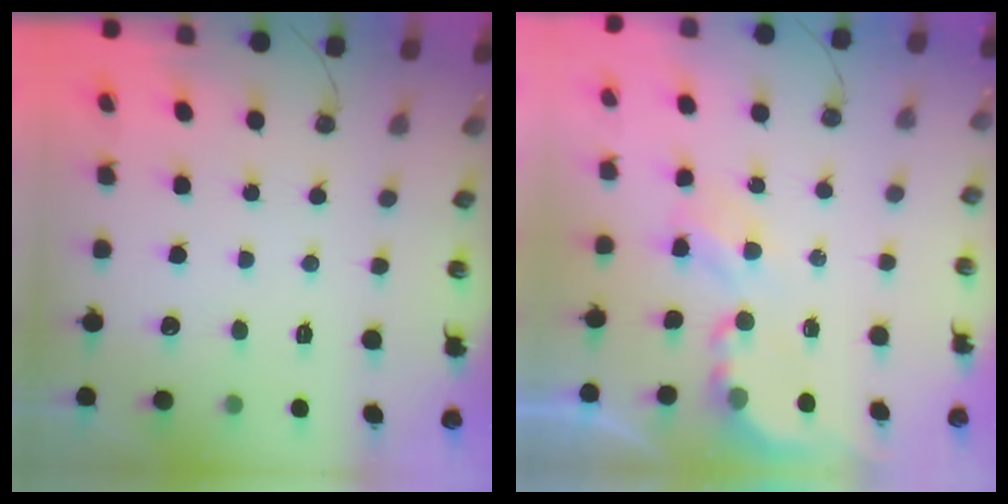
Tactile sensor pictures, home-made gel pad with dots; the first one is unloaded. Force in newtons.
{"total": 3.9, "press": 3.9, "slide": 0.1}